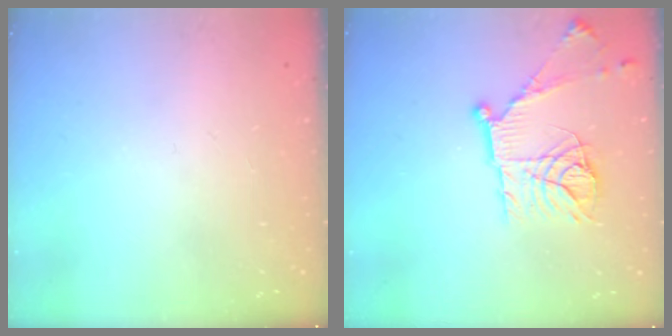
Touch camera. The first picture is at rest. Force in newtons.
{"total": 16.6, "press": 16.6, "slide": 1.3}